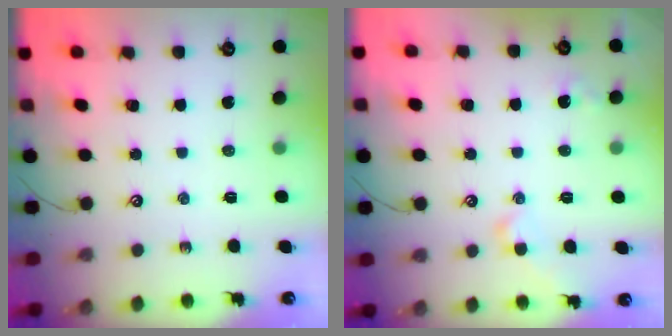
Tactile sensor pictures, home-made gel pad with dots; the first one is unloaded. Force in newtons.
{"total": 3.6, "press": 3.5, "slide": 0.9}